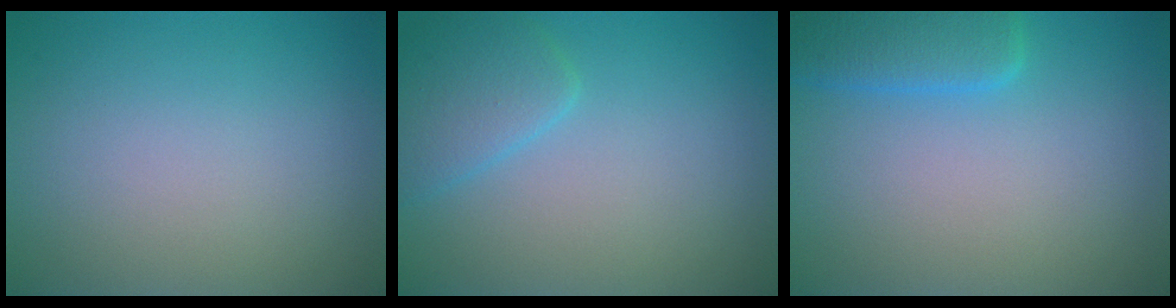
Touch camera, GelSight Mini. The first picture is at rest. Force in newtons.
{"total": 2.9, "press": 2.9, "slide": 0.2}
{"total": 3.8, "press": 3.7, "slide": 0.4}